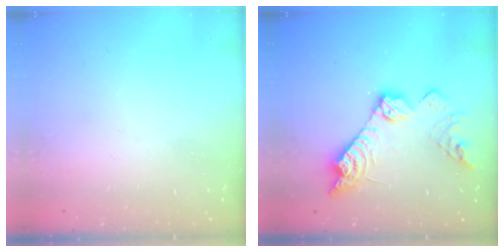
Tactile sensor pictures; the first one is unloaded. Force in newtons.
{"total": 15.8, "press": 15.8, "slide": 0.8}